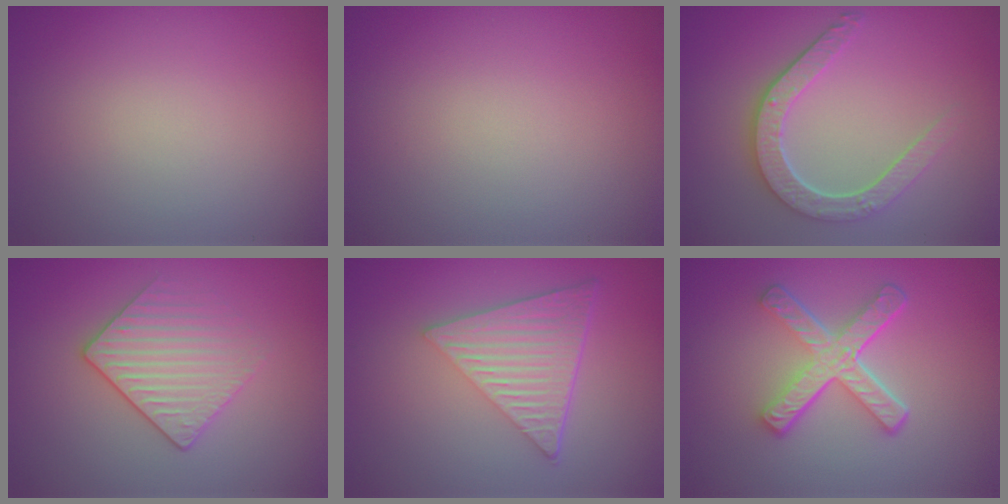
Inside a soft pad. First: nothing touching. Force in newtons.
{"total": 0.0}
{"total": 4.5, "press": 3.6, "slide": 2.7}
{"total": 2.9, "press": 2.6, "slide": 1.2}
{"total": 6.7, "press": 4.5, "slide": 5.0}
{"total": 5.3, "press": 3.7, "slide": 3.8}